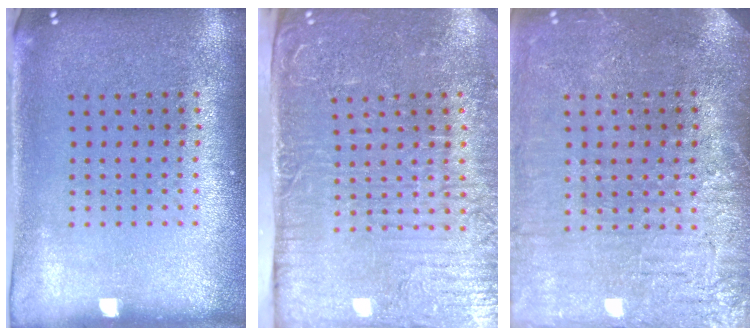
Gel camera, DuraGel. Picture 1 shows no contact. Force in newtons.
{"total": 5.3, "press": 4.5, "slide": 2.9}
{"total": 3.8, "press": 3.5, "slide": 1.4}